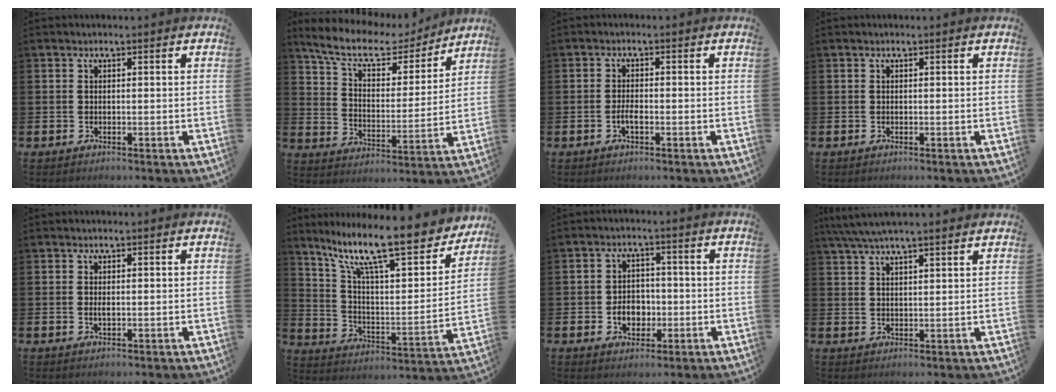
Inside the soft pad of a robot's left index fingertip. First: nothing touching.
{"total": 9.2, "force": [7.7, 3.3, 3.7], "torque": [-0.102, -0.048, 0.130]}
{"total": 1.8, "force": [-0.7, 0.6, 1.5], "torque": [-0.023, -0.001, -0.015]}
{"total": 0.0}
{"total": 0.8, "force": [0.1, 0.3, 0.7], "torque": [-0.009, -0.001, 0.000]}
{"total": 14.9, "force": [11.7, 3.6, 8.5], "torque": [-0.177, -0.078, 0.195]}
{"total": 4.2, "force": [-1.0, 3.3, 2.4], "torque": [-0.029, -0.003, -0.027]}
{"total": 5.1, "force": [4.6, 0.4, 2.3], "torque": [-0.059, -0.007, 0.085]}